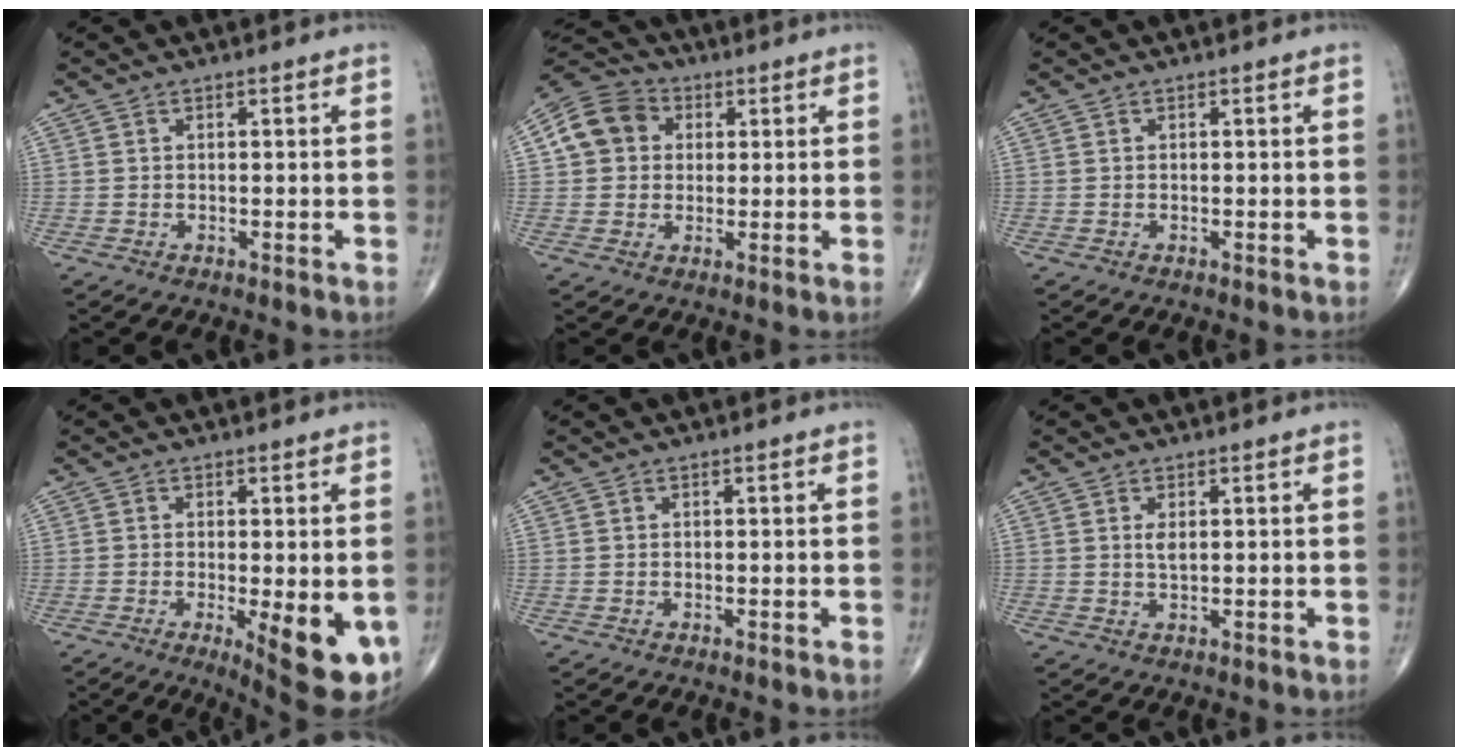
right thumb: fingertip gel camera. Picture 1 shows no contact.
{"total": 9.8, "force": [2.1, 8.5, 4.5], "torque": [-0.067, 0.013, 0.023]}
{"total": 0.0}
{"total": 11.0, "force": [-3.1, 3.3, 10.0], "torque": [-0.128, -0.021, -0.035]}
{"total": 0.0}
{"total": 1.7, "force": [0.5, 0.7, 1.5], "torque": [-0.027, -0.005, 0.011]}